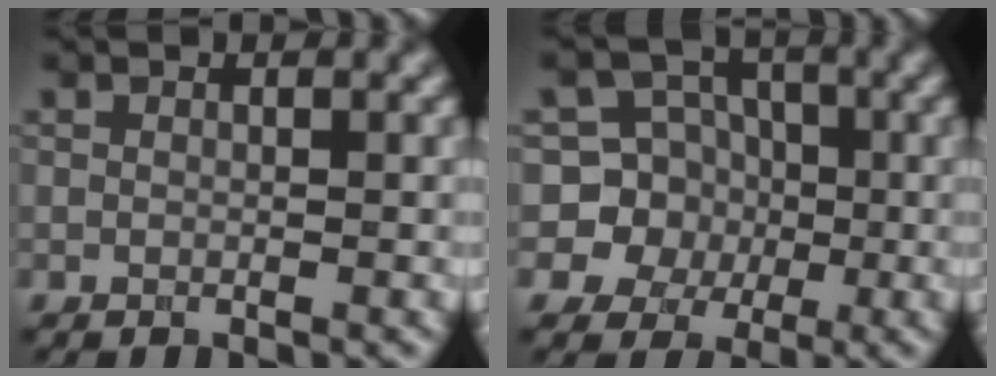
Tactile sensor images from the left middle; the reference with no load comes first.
{"total": 7.7, "force": [-0.5, 7.5, 1.6], "torque": [-0.031, 0.034, -0.039]}